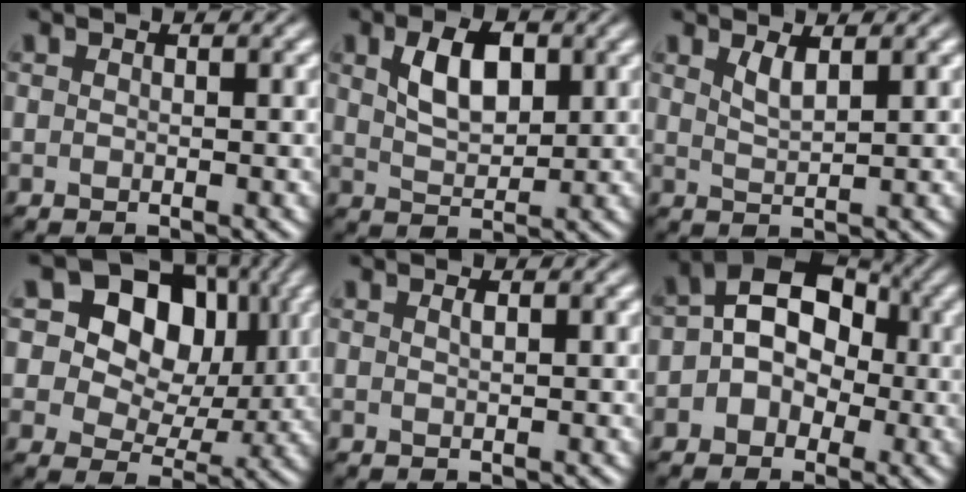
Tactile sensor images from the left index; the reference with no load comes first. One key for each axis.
{"total": 4.6, "fx": 1.7, "fy": 2.6, "fz": 3.5, "tx": -0.069, "ty": 0.005, "tz": 0.032}
{"total": 1.8, "fx": 1.2, "fy": 0.5, "fz": 1.2, "tx": -0.025, "ty": -0.003, "tz": 0.025}
{"total": 13.1, "fx": 5.1, "fy": 9.3, "fz": 7.7, "tx": -0.117, "ty": 0.045, "tz": 0.063}
{"total": 0.7, "fx": 0.4, "fy": 0.2, "fz": 0.5, "tx": -0.005, "ty": 0.002, "tz": 0.005}
{"total": 7.9, "fx": 0.3, "fy": 6.1, "fz": 5.0, "tx": -0.049, "ty": 0.036, "tz": -0.026}